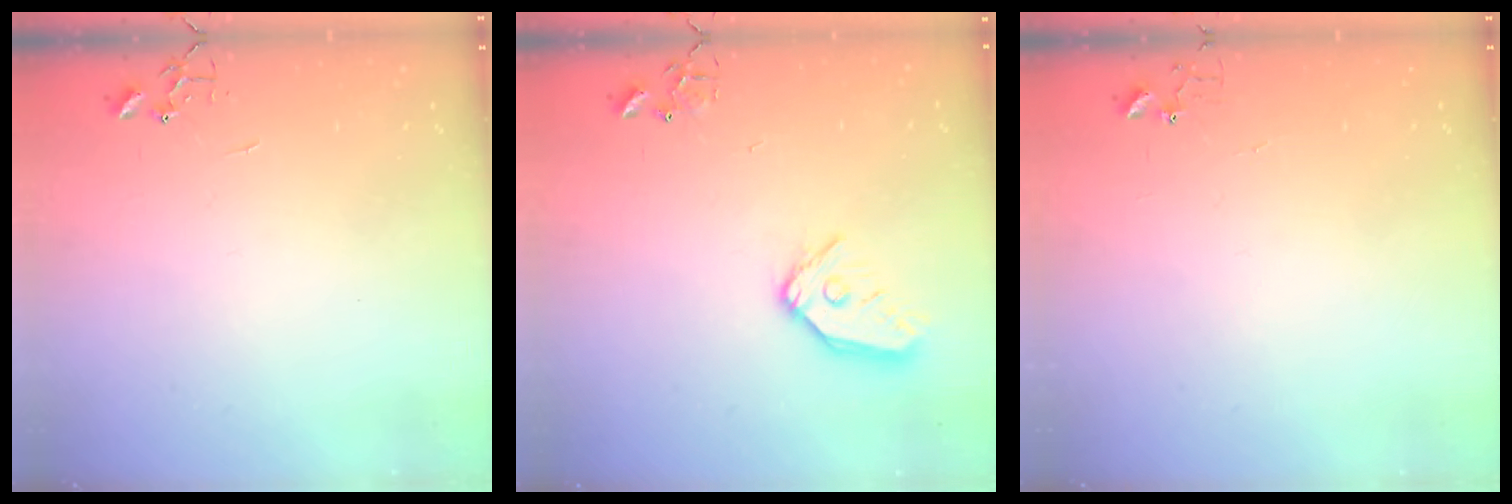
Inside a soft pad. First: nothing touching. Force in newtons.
{"total": 12.5, "press": 12.4, "slide": 1.6}
{"total": 3.9, "press": 3.9, "slide": 0.3}